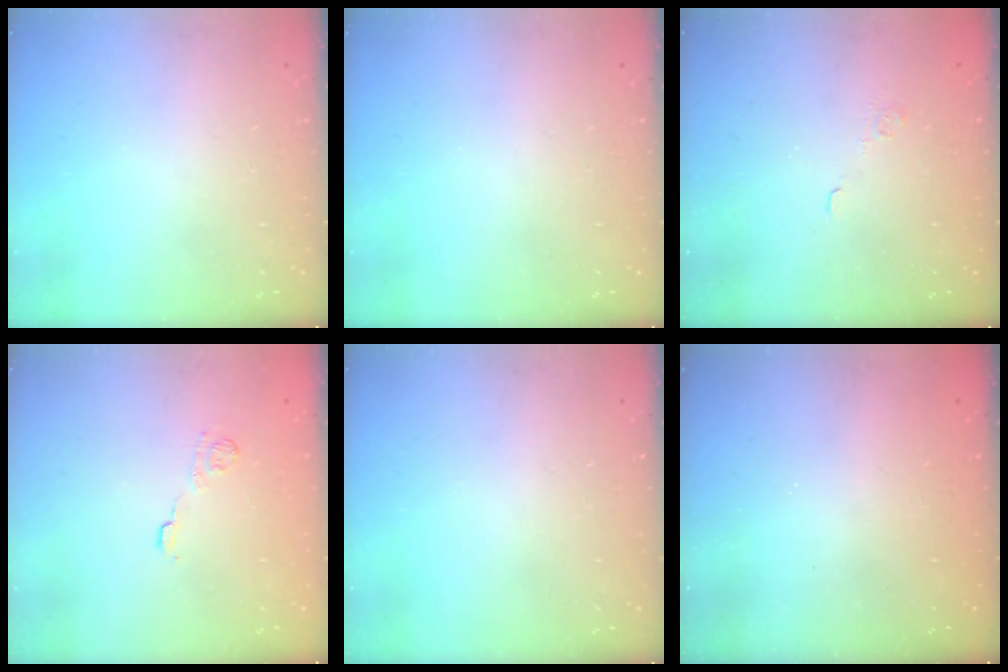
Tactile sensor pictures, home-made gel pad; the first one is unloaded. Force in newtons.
{"total": 0.0}
{"total": 3.6, "press": 3.5, "slide": 0.9}
{"total": 8.7, "press": 8.6, "slide": 1.3}
{"total": 0.0}
{"total": 2.5, "press": 2.4, "slide": 0.8}